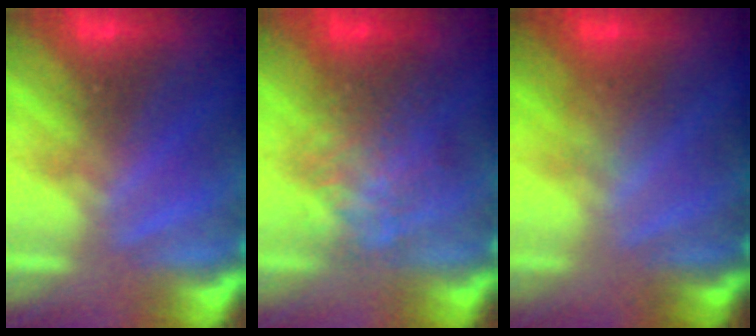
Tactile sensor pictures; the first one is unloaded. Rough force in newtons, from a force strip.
{"total": 2.2}
{"total": 1.6}